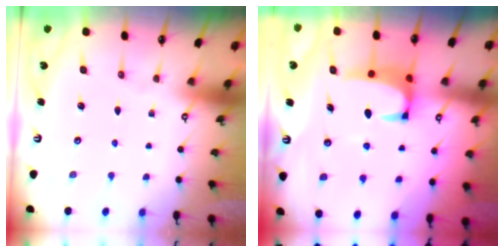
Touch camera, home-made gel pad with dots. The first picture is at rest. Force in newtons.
{"total": 3.8, "press": 3.7, "slide": 0.7}